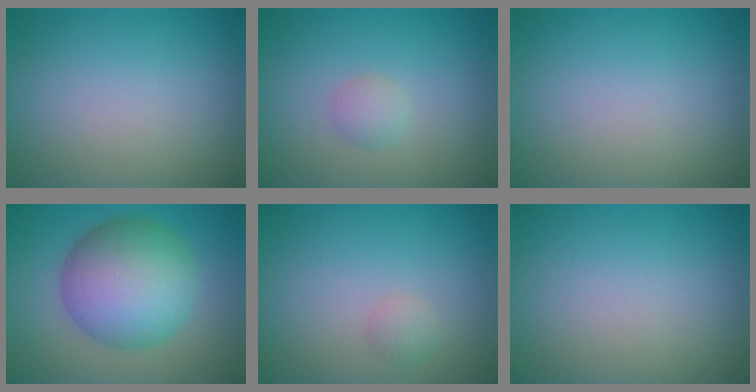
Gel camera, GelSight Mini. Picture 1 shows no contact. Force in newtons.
{"total": 1.2, "press": 1.2, "slide": 0.0}
{"total": 0.0}
{"total": 10.1, "press": 10.1, "slide": 0.3}
{"total": 1.0, "press": 1.0, "slide": 0.1}
{"total": 0.0}